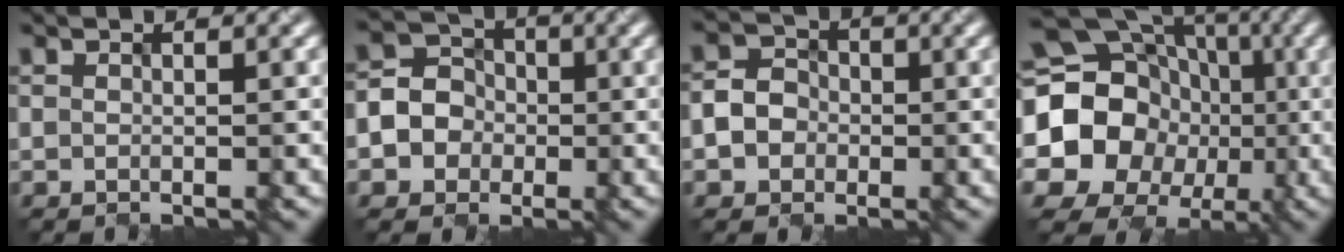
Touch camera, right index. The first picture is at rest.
{"total": 4.7, "force": [-1.3, 4.4, 1.0], "torque": [0.000, 0.013, -0.040]}
{"total": 2.9, "force": [-1.2, 2.5, 0.7], "torque": [-0.011, 0.002, -0.027]}
{"total": 21.1, "force": [-0.2, 19.6, 8.0], "torque": [-0.162, 0.028, -0.054]}